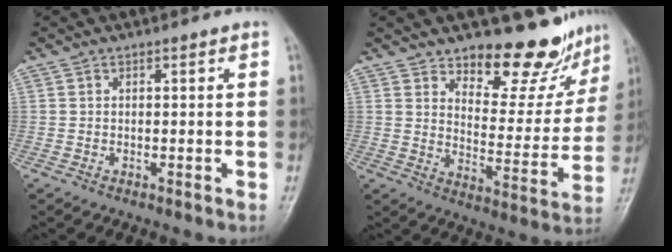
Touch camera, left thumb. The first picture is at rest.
{"total": 13.6, "force": [11.8, 5.0, 4.6], "torque": [-0.014, -0.105, 0.166]}